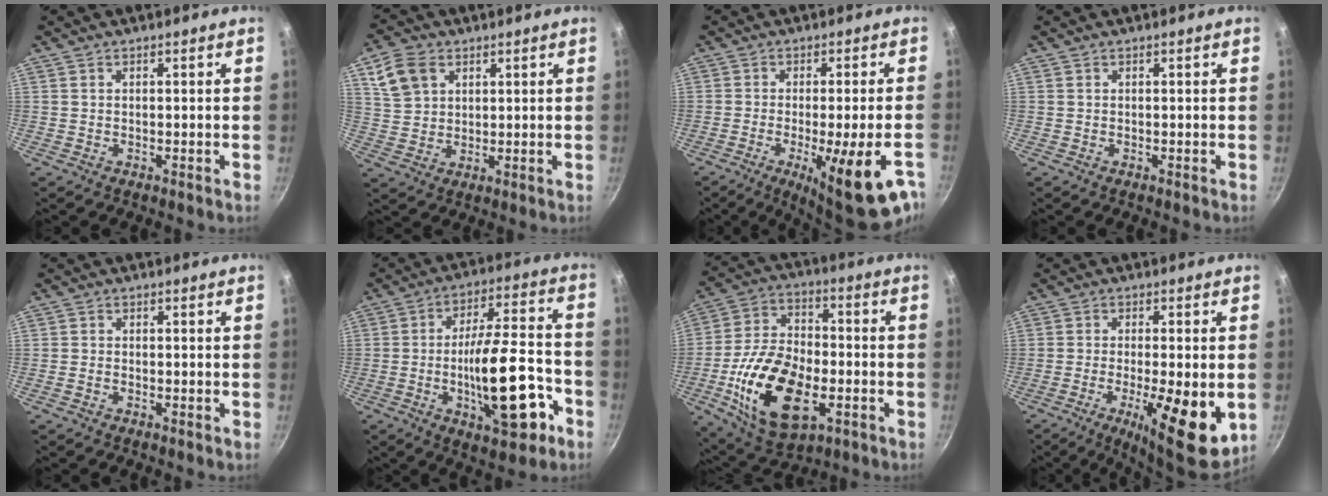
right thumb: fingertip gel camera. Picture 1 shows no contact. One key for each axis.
{"total": 8.3, "fx": 3.6, "fy": 6.0, "fz": 4.5, "tx": -0.074, "ty": 0.001, "tz": 0.074}
{"total": 17.3, "fx": -8.4, "fy": 3.6, "fz": 14.7, "tx": -0.179, "ty": 0.002, "tz": -0.113}
{"total": 0.0}
{"total": 0.9, "fx": -0.6, "fy": 0.5, "fz": 0.3, "tx": -0.011, "ty": 0.006, "tz": -0.016}
{"total": 18.9, "fx": -6.6, "fy": 6.8, "fz": 16.4, "tx": -0.229, "ty": 0.046, "tz": -0.094}
{"total": 21.6, "fx": -5.9, "fy": 12.1, "fz": 16.9, "tx": -0.306, "ty": 0.021, "tz": -0.100}
{"total": 13.8, "fx": -3.8, "fy": 4.0, "fz": 12.7, "tx": -0.189, "ty": -0.001, "tz": -0.051}